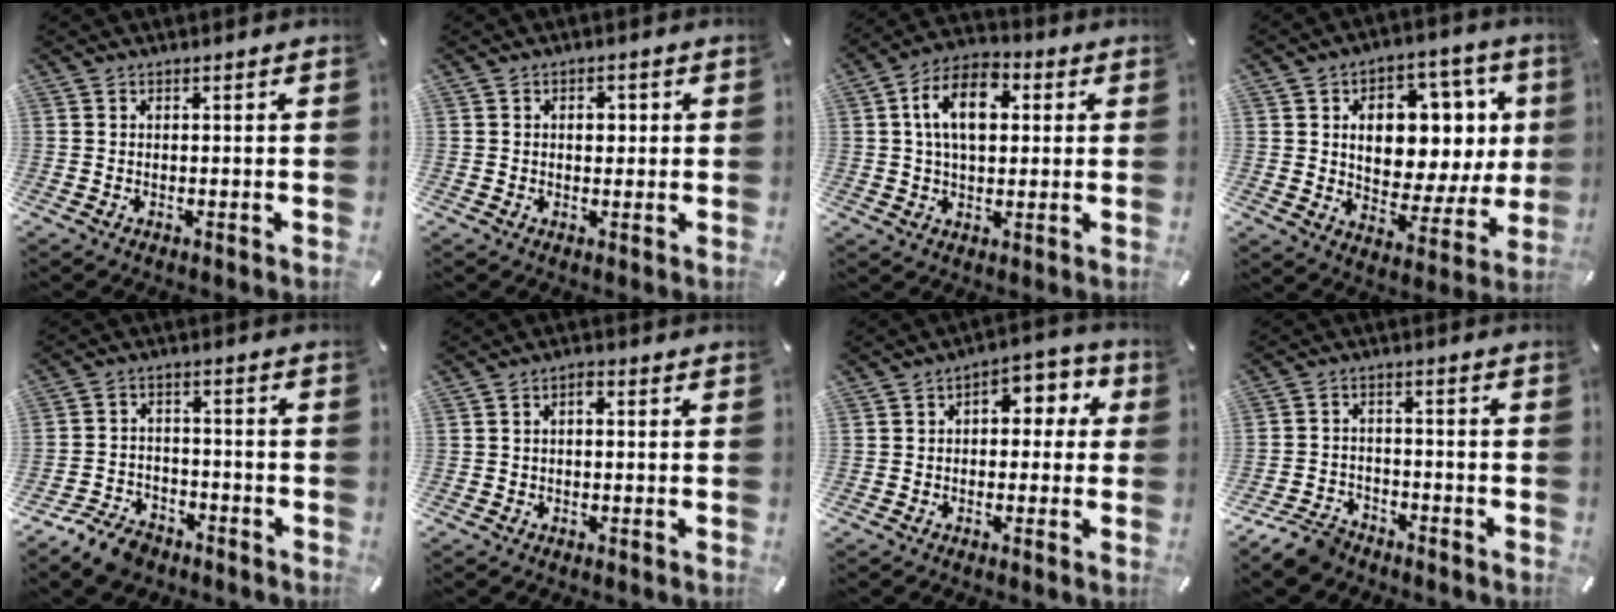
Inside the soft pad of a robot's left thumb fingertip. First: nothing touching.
{"total": 2.3, "force": [0.3, 1.8, 1.4], "torque": [-0.006, -0.001, -0.004]}
{"total": 12.2, "force": [2.6, 7.8, 9.0], "torque": [-0.158, 0.007, 0.045]}
{"total": 13.7, "force": [3.6, 9.8, 8.9], "torque": [-0.119, -0.027, 0.067]}
{"total": 7.3, "force": [-5.8, 3.8, 2.5], "torque": [-0.046, 0.036, -0.109]}
{"total": 2.0, "force": [-0.1, 1.0, 1.7], "torque": [-0.034, 0.008, -0.003]}
{"total": 5.6, "force": [0.5, 4.1, 3.7], "torque": [-0.041, 0.005, -0.002]}
{"total": 6.9, "force": [-5.7, 3.0, 2.3], "torque": [-0.050, 0.027, -0.110]}